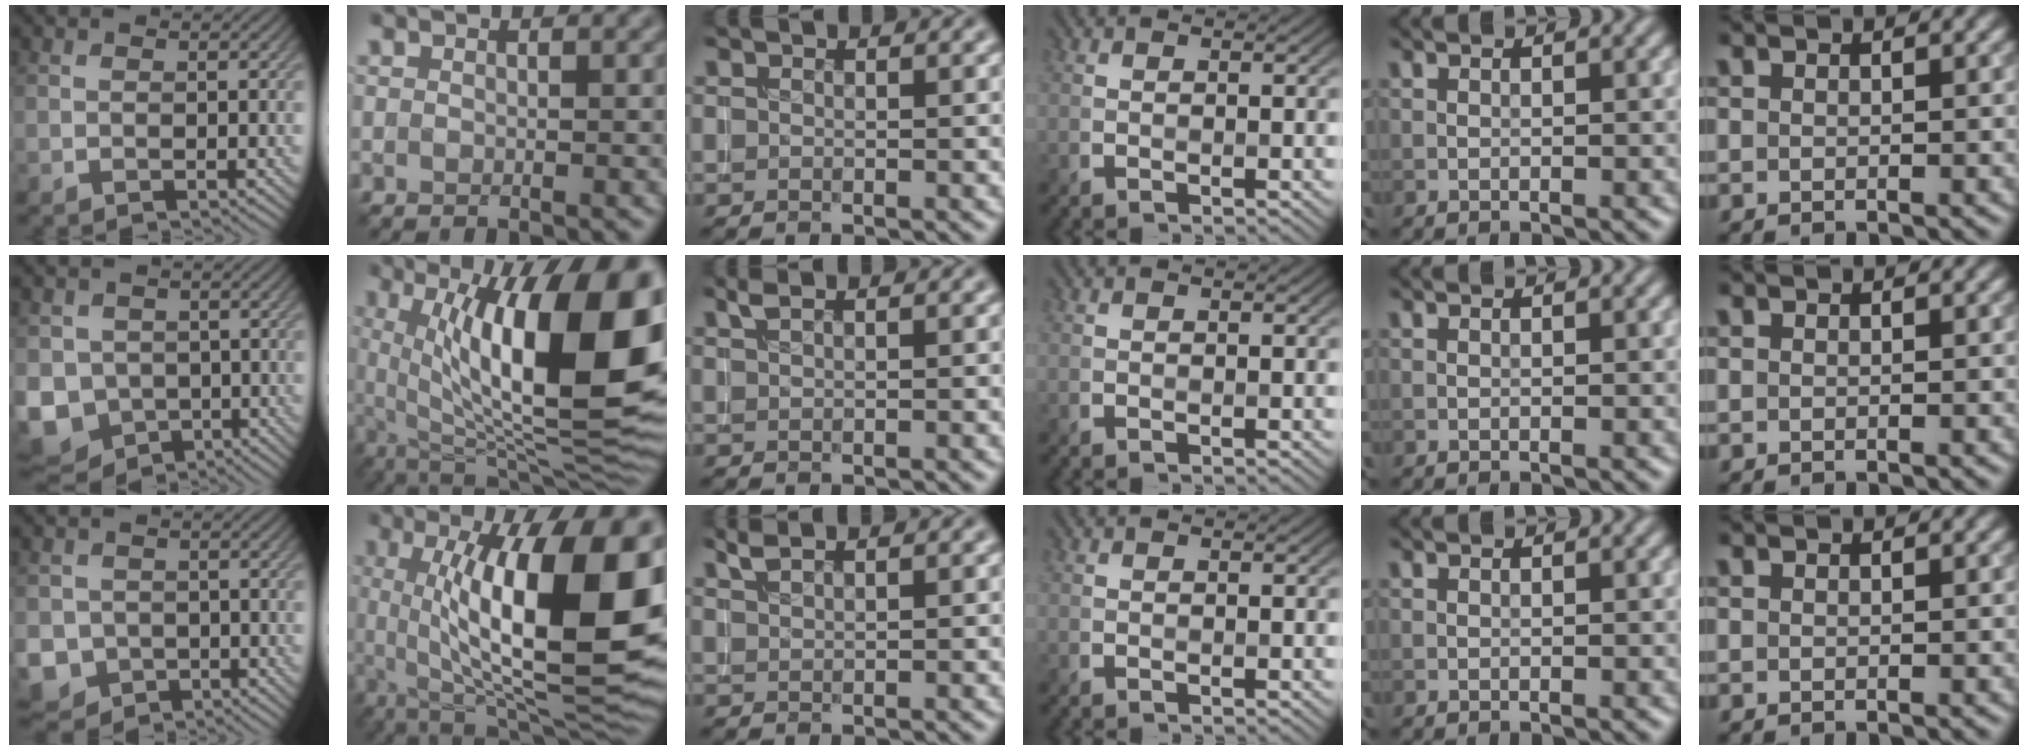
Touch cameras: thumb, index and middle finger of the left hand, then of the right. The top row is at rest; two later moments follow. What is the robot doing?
{"motion": "insert", "object": "coin"}